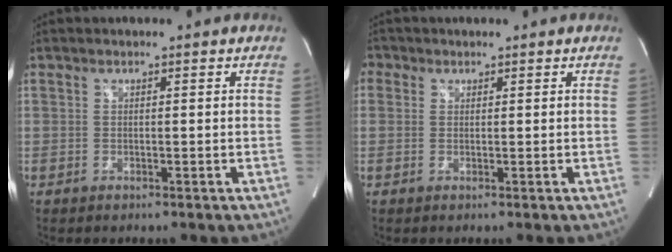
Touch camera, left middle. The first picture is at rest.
{"total": 2.1, "force": [0.9, 1.9, 0.4], "torque": [0.002, 0.008, 0.012]}